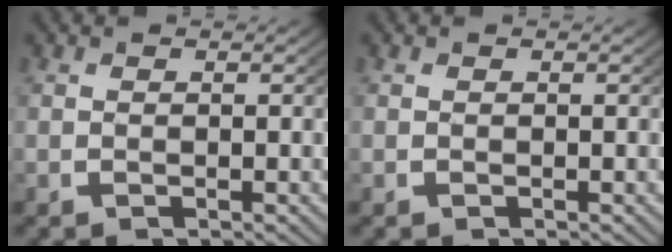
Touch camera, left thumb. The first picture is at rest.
{"total": 0.0}